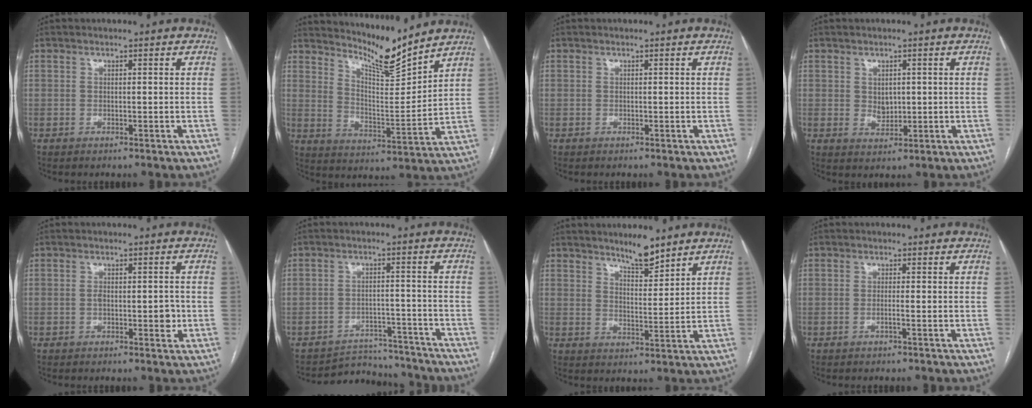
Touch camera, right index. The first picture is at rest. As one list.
[{"total": 9.1, "force": [8.8, -0.7, 2.3], "torque": [-0.050, -0.028, 0.155]}, {"total": 0.0}, {"total": 2.9, "force": [0.4, 2.1, 1.9], "torque": [-0.033, -0.002, 0.014]}, {"total": 3.3, "force": [-0.6, 1.5, 2.9], "torque": [-0.042, 0.002, -0.007]}, {"total": 9.3, "force": [-8.9, 2.7, -0.7], "torque": [0.027, 0.026, -0.121]}, {"total": 5.3, "force": [4.6, 0.9, 2.5], "torque": [-0.044, -0.008, 0.078]}, {"total": 1.1, "force": [-0.5, -0.2, 0.9], "torque": [-0.017, 0.001, -0.009]}]